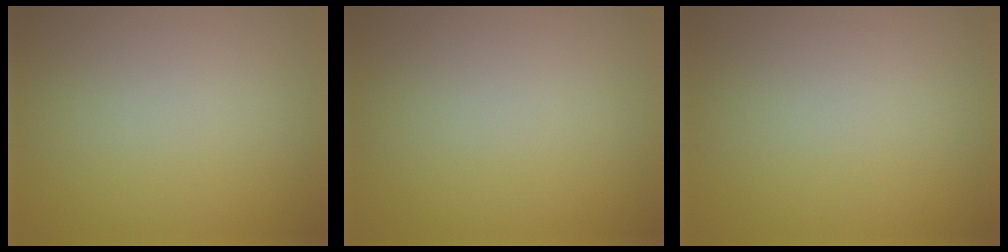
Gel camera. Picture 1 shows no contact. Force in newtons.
{"total": 0.0}
{"total": 0.0}